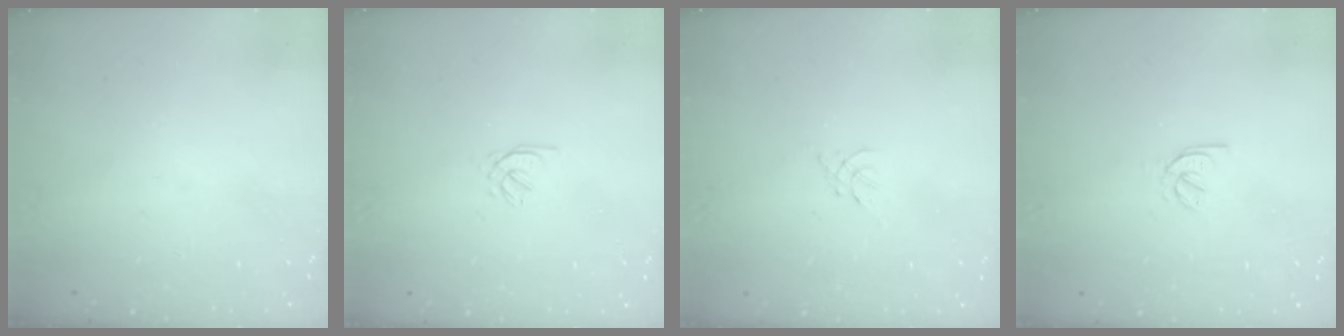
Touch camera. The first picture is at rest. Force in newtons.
{"total": 0.9, "press": 0.8, "slide": 0.4}
{"total": 0.0}
{"total": 2.9, "press": 2.8, "slide": 0.8}